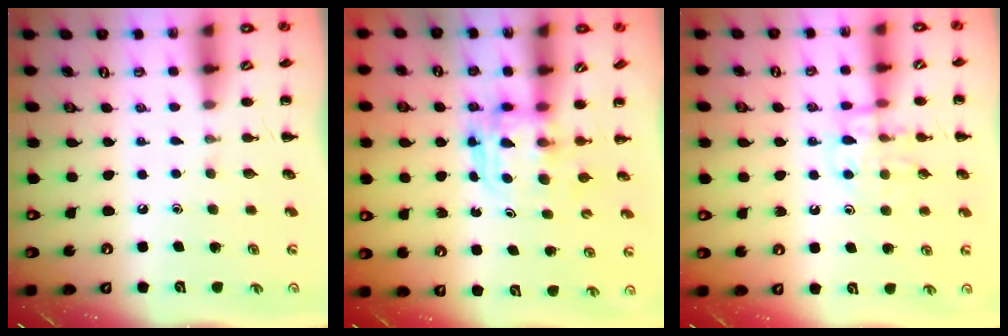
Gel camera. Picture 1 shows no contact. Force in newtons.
{"total": 3.6, "press": 3.6, "slide": 0.3}
{"total": 11.5, "press": 11.5, "slide": 1.1}